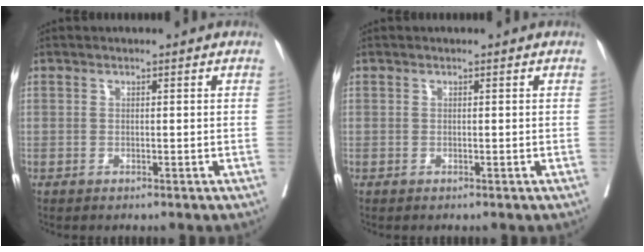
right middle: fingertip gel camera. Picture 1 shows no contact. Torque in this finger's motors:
{"motor_torque": [-0.03, 0.10, 0.00, 0.00]}